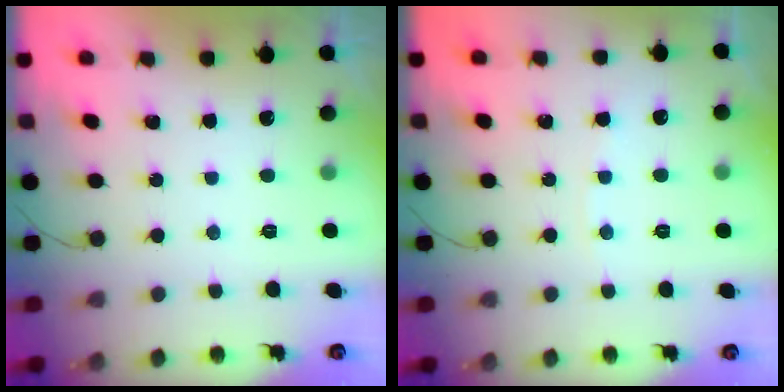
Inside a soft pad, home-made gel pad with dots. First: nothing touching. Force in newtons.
{"total": 3.6, "press": 3.6, "slide": 0.5}